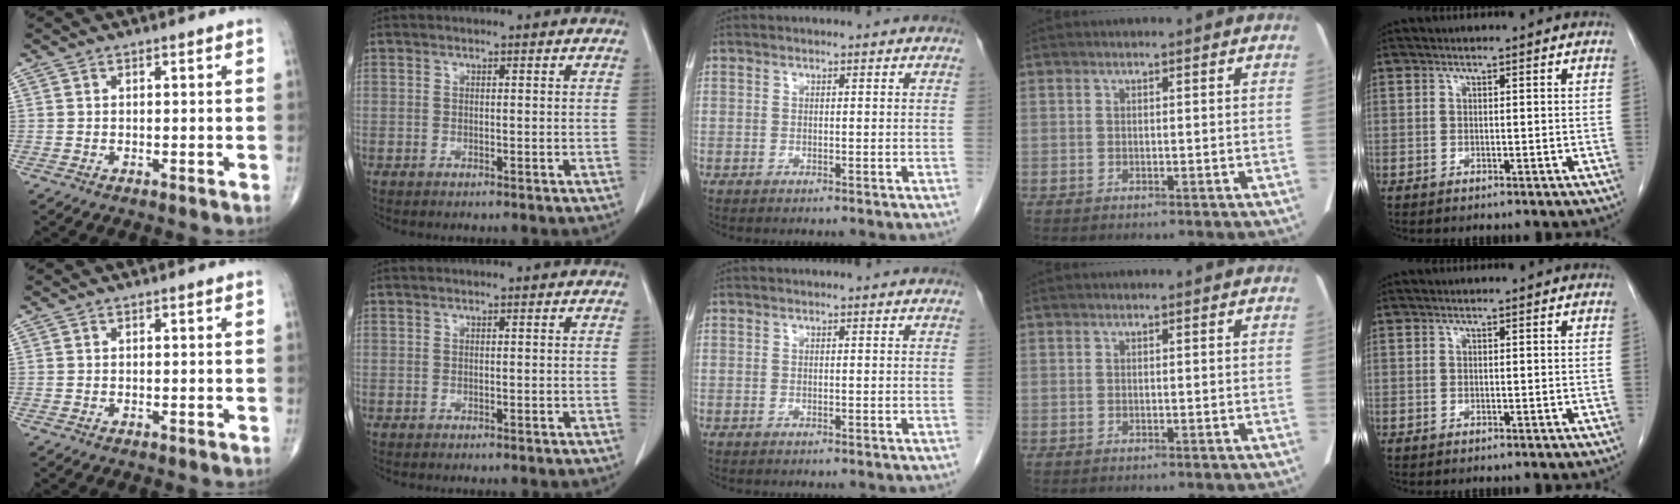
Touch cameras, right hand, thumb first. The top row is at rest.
{}